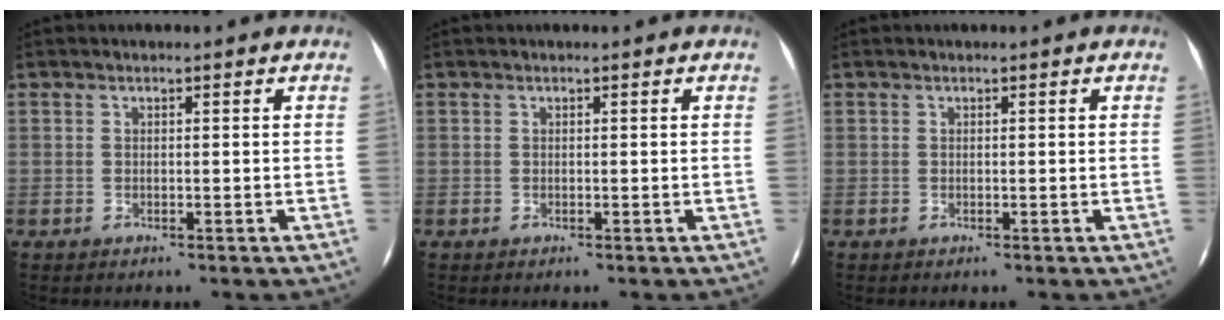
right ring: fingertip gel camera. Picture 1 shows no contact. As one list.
[{"total": 0.0}, {"total": 0.0}]